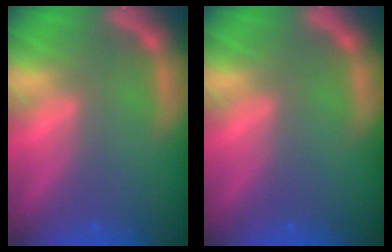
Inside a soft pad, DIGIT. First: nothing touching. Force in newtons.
{"total": 0.0}